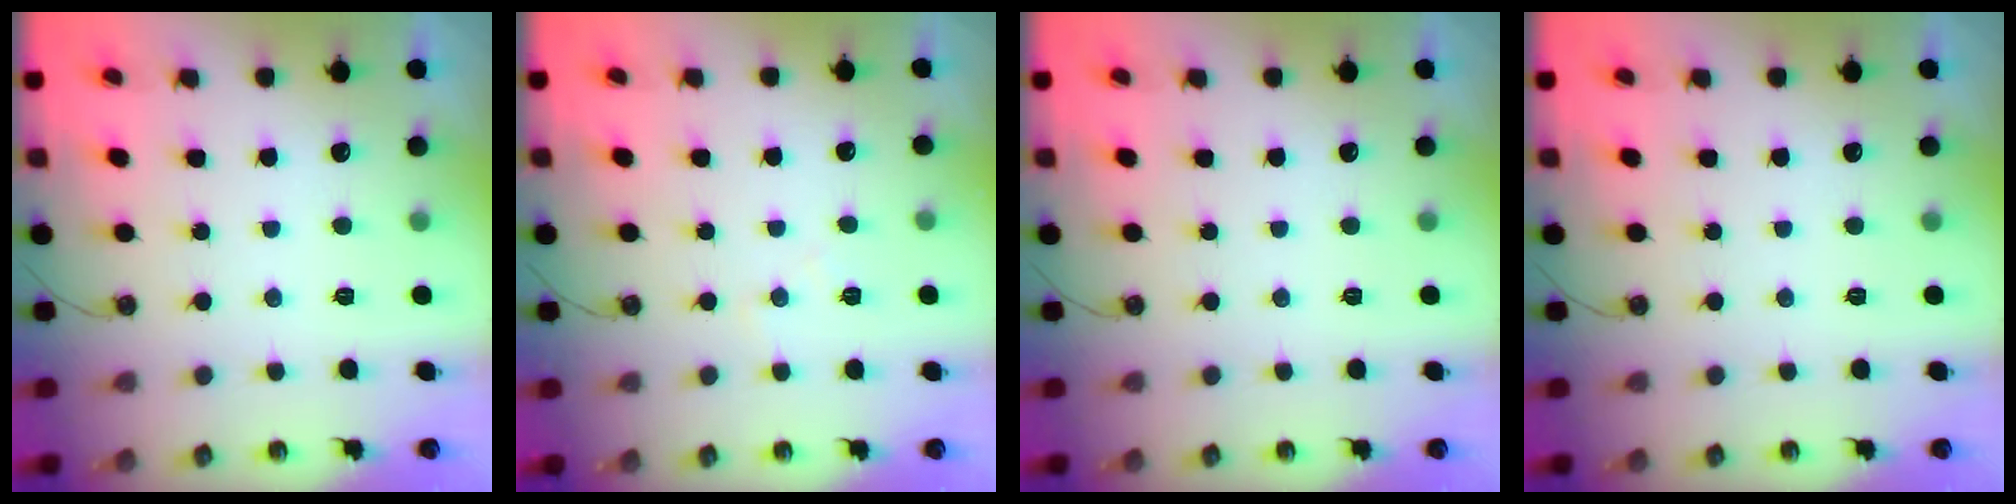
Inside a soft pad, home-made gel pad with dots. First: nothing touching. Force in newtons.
{"total": 5.5, "press": 5.5, "slide": 0.8}
{"total": 0.0}
{"total": 0.0}